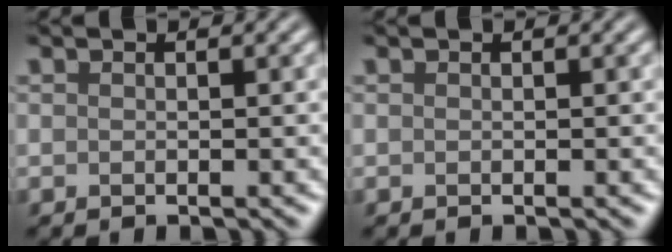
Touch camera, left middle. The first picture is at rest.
{"total": 0.0}